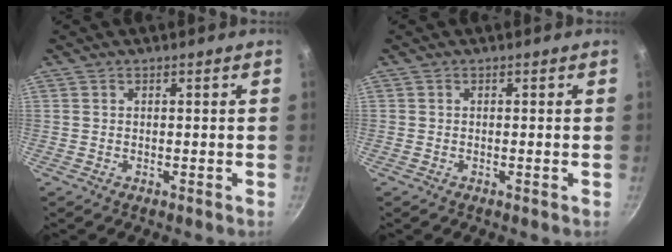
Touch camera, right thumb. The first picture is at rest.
{"total": 0.0}